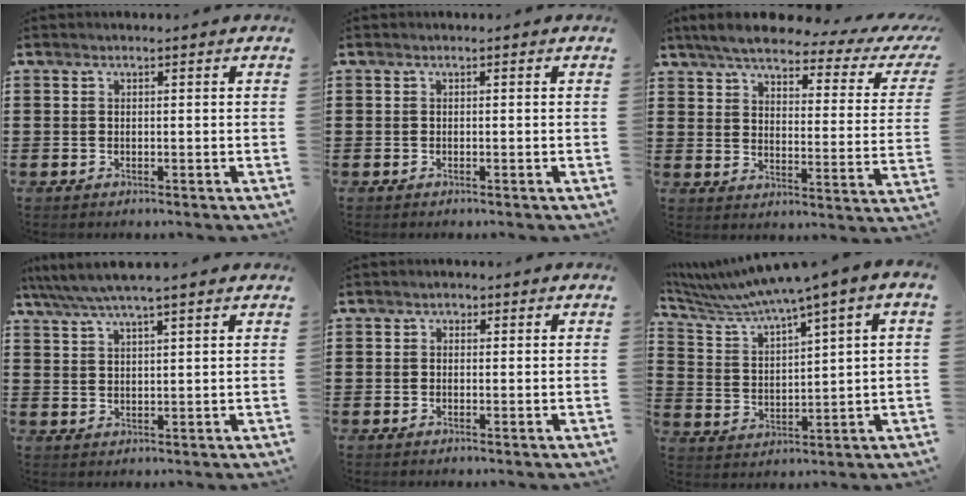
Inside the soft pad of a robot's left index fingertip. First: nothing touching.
{"total": 0.0}
{"total": 5.4, "force": [4.5, 0.7, 3.0], "torque": [-0.082, -0.024, 0.073]}
{"total": 4.6, "force": [3.7, 0.3, 2.6], "torque": [-0.060, -0.008, 0.065]}
{"total": 0.8, "force": [0.1, 0.7, 0.3], "torque": [-0.009, 0.006, 0.002]}
{"total": 5.1, "force": [4.1, -0.7, 3.0], "torque": [-0.079, -0.033, 0.062]}